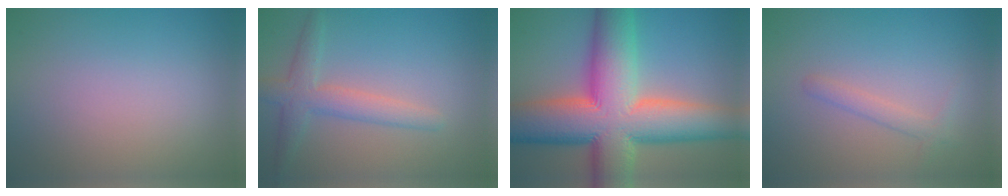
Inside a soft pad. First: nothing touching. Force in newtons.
{"total": 3.4, "press": 3.4, "slide": 0.1}
{"total": 16.5, "press": 16.5, "slide": 0.9}
{"total": 1.6, "press": 1.6, "slide": 0.1}